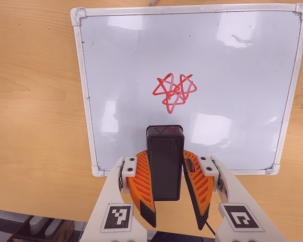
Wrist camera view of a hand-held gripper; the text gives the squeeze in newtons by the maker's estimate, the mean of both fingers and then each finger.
{"total": 8.9, "left": 7.8, "right": 10.0}